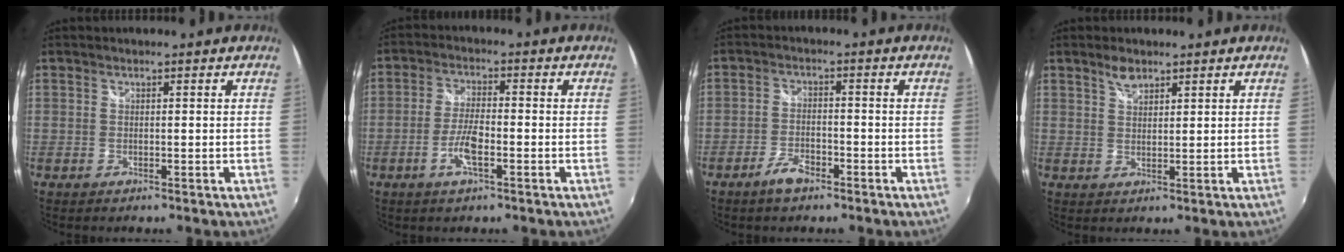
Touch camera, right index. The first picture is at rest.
{"total": 6.2, "force": [-2.5, 1.5, 5.5], "torque": [-0.116, -0.001, -0.049]}
{"total": 4.4, "force": [-3.1, 1.7, 2.5], "torque": [-0.061, -0.001, -0.058]}
{"total": 2.9, "force": [2.2, 1.3, 1.4], "torque": [-0.022, 0.004, 0.039]}